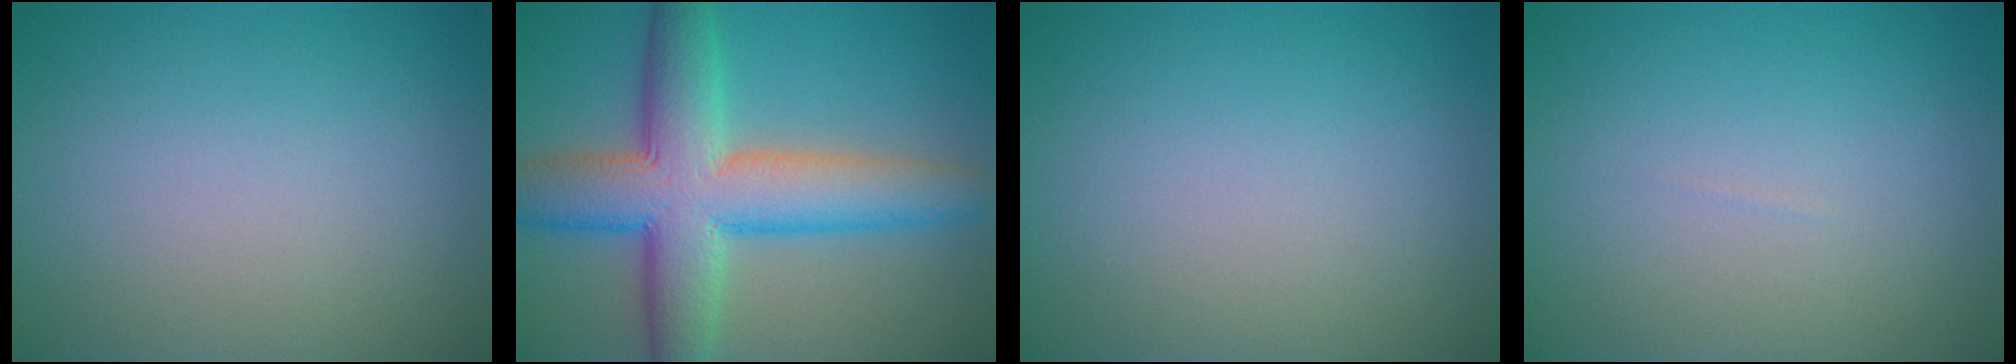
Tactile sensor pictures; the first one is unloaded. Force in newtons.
{"total": 10.1, "press": 10.1, "slide": 0.2}
{"total": 0.0}
{"total": 0.0}